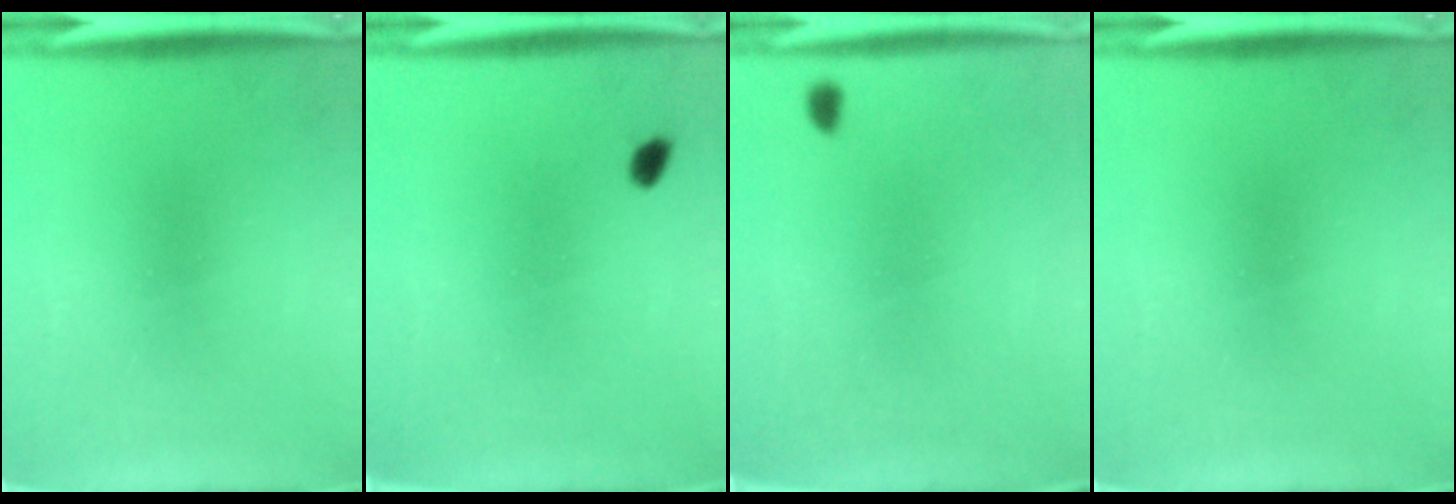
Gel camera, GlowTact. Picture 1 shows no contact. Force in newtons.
{"total": 1.3}
{"total": 0.7}
{"total": 0.0}